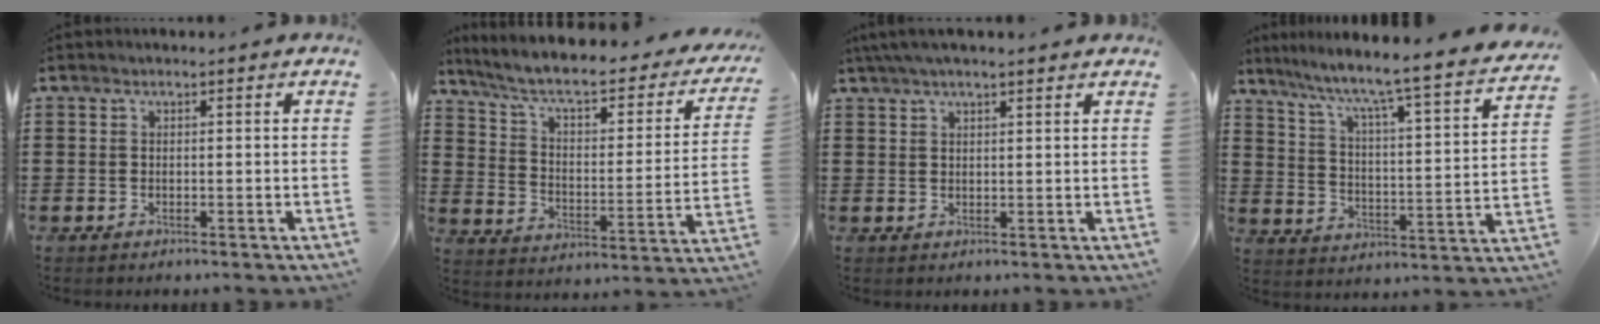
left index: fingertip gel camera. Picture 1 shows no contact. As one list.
[{"total": 6.5, "force": [5.2, 1.2, 3.8], "torque": [-0.096, -0.036, 0.082]}, {"total": 3.1, "force": [2.5, 0.4, 1.8], "torque": [-0.041, 0.005, 0.046]}, {"total": 5.3, "force": [4.6, -0.8, 2.5], "torque": [-0.072, -0.055, 0.062]}]